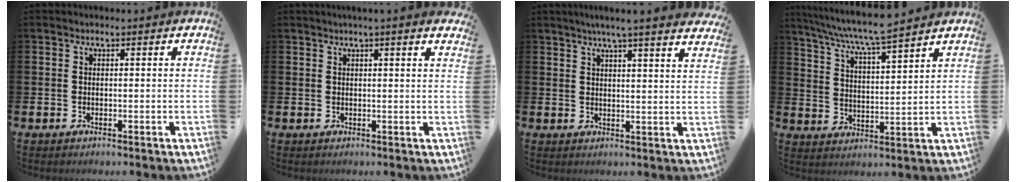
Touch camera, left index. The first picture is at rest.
{"total": 1.5, "force": [1.3, -0.3, 0.6], "torque": [-0.008, -0.001, 0.023]}
{"total": 5.0, "force": [4.6, -0.7, 1.8], "torque": [-0.045, -0.018, 0.080]}
{"total": 7.4, "force": [7.0, 0.2, 2.4], "torque": [-0.076, -0.041, 0.123]}